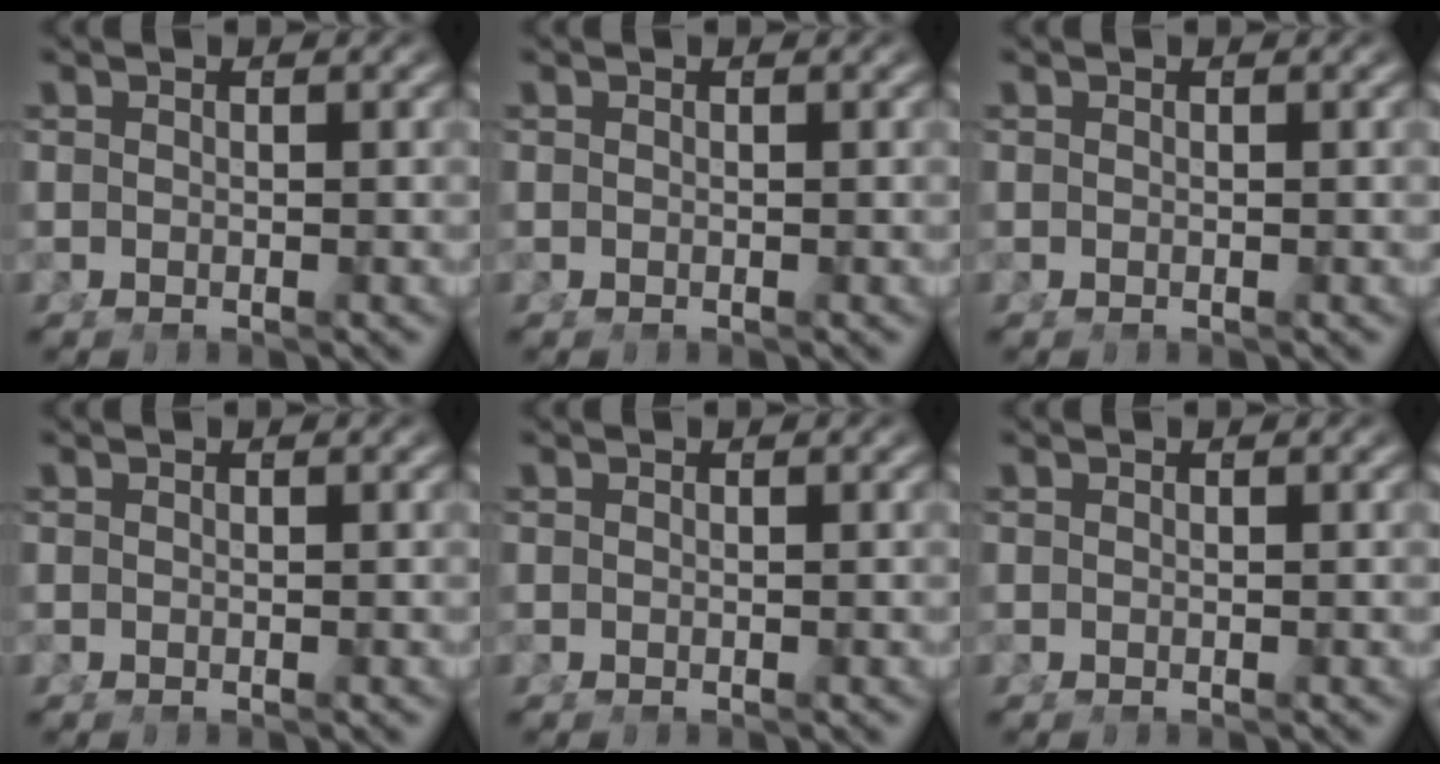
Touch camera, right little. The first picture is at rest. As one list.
[{"total": 0.0}, {"total": 0.0}, {"total": 0.0}, {"total": 0.0}, {"total": 0.0}]